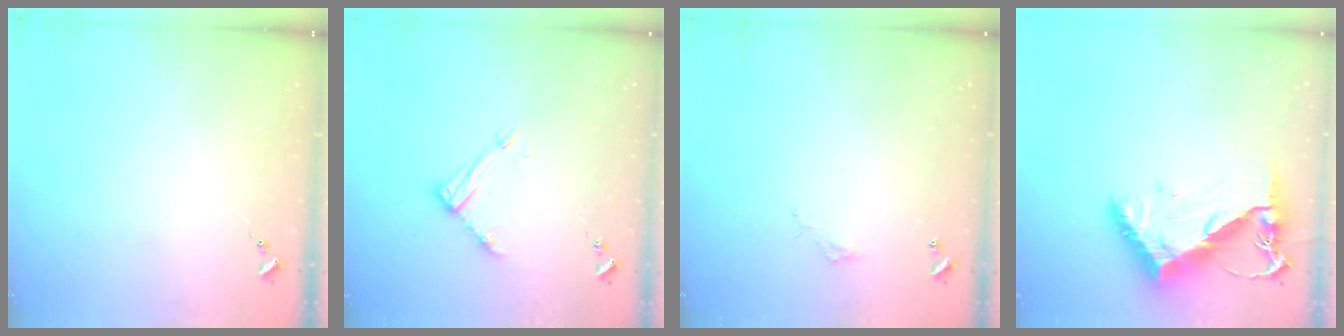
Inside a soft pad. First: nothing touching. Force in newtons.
{"total": 11.0, "press": 11.0, "slide": 0.8}
{"total": 2.8, "press": 2.8, "slide": 0.2}
{"total": 12.5, "press": 12.4, "slide": 1.1}